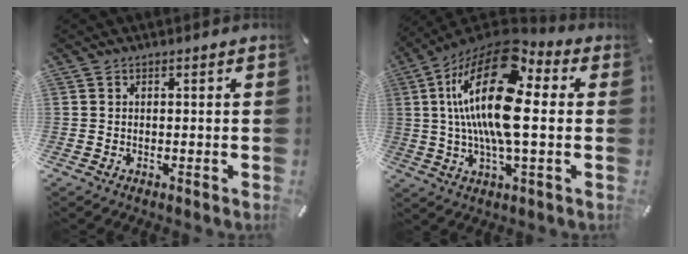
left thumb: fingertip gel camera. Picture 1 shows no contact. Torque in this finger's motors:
{"motor_torque": [0.57, 2.24, 1.83, -0.94, 1.02]}